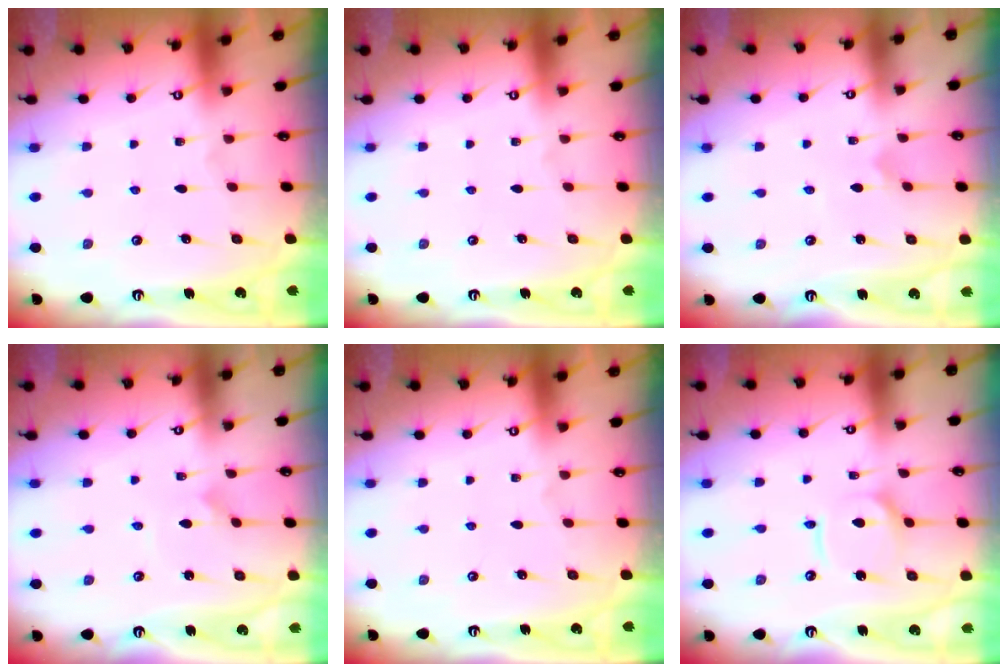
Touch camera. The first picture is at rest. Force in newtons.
{"total": 0.0}
{"total": 0.7, "press": 0.7, "slide": 0.0}
{"total": 2.5, "press": 2.5, "slide": 0.2}
{"total": 0.0}
{"total": 8.2, "press": 8.2, "slide": 0.8}